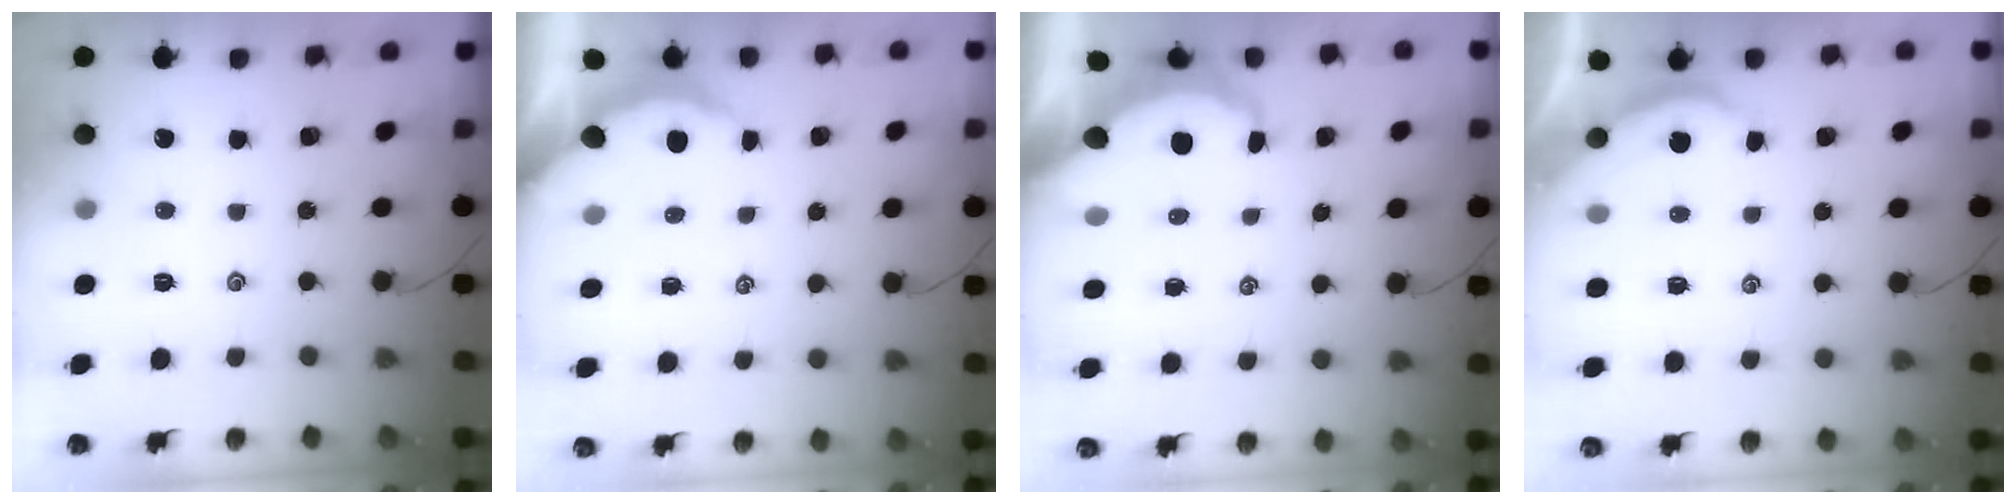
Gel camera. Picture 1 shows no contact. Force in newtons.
{"total": 2.4, "press": 2.4, "slide": 0.3}
{"total": 6.0, "press": 6.0, "slide": 0.8}
{"total": 2.0, "press": 2.0, "slide": 0.2}